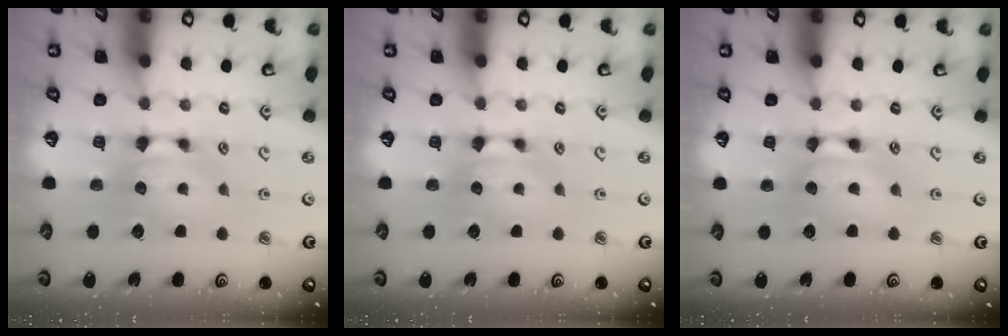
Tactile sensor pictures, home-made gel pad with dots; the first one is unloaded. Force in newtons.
{"total": 0.0}
{"total": 1.9, "press": 1.9, "slide": 0.2}